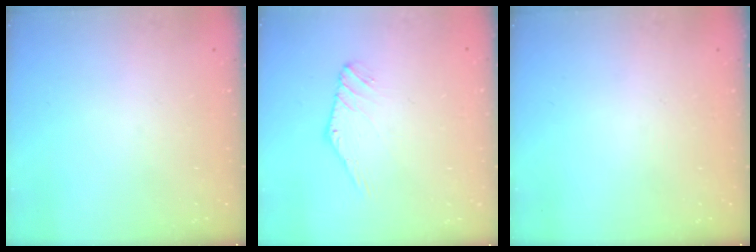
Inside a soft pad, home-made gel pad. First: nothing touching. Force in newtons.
{"total": 1.3, "press": 1.3, "slide": 0.1}
{"total": 0.0}